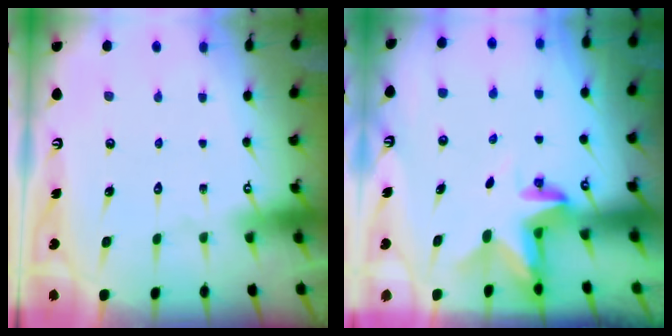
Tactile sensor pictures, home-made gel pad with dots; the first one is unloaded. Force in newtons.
{"total": 2.8, "press": 2.8, "slide": 0.2}